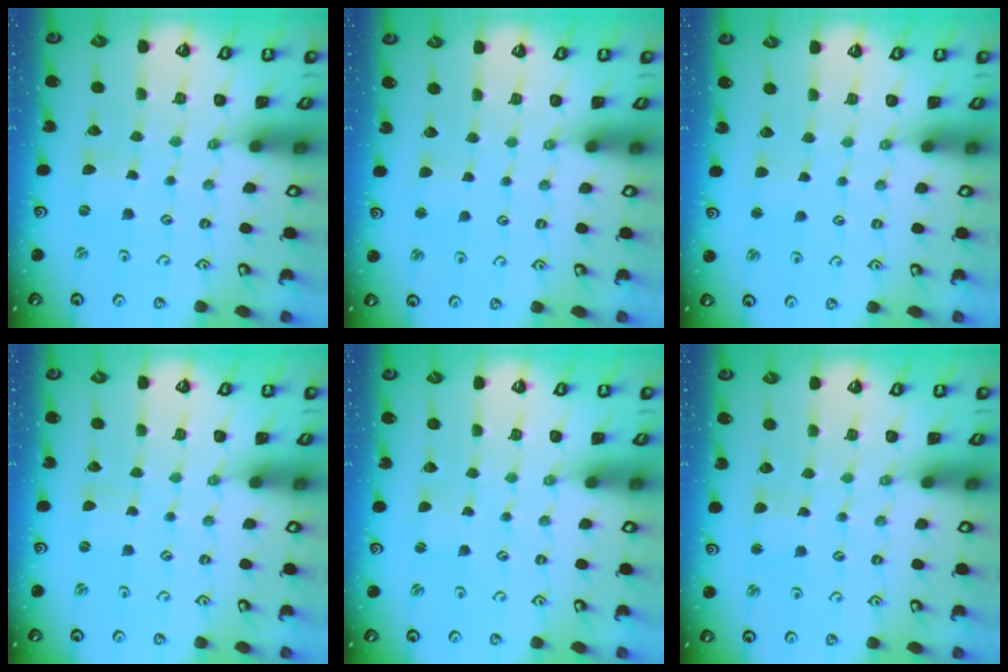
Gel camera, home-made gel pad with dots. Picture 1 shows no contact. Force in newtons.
{"total": 2.5, "press": 2.5, "slide": 0.3}
{"total": 2.5, "press": 2.5, "slide": 0.3}
{"total": 0.0}
{"total": 0.9, "press": 0.9, "slide": 0.1}
{"total": 2.4, "press": 2.4, "slide": 0.4}